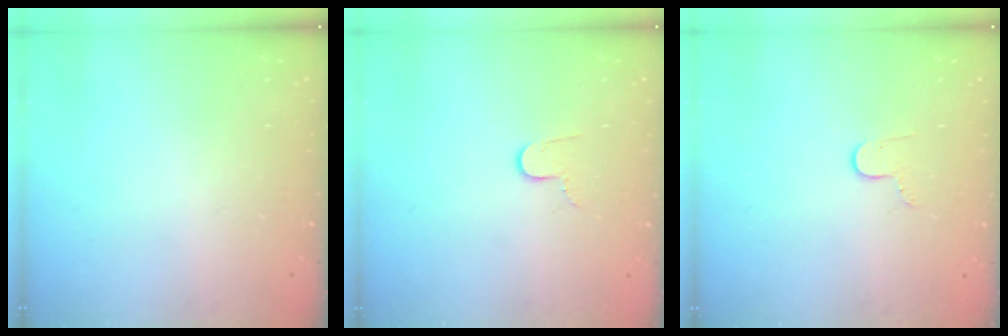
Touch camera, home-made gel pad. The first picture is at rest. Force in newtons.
{"total": 4.8, "press": 4.8, "slide": 0.5}
{"total": 4.6, "press": 4.5, "slide": 0.5}